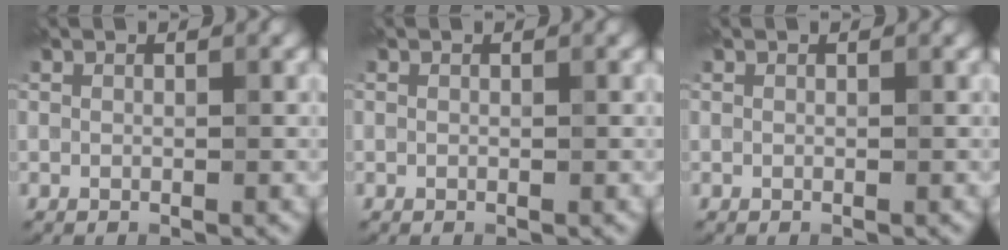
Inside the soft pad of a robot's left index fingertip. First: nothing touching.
{"total": 0.0}
{"total": 0.0}